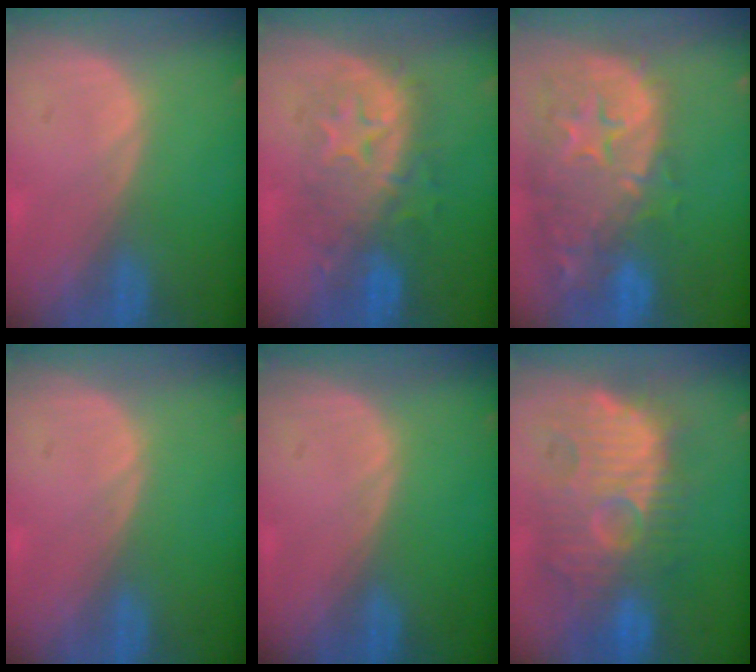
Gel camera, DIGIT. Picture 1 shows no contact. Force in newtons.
{"total": 8.3, "press": 8.3, "slide": 0.8}
{"total": 14.9, "press": 12.0, "slide": 8.9}
{"total": 0.0}
{"total": 0.0}
{"total": 12.4, "press": 12.0, "slide": 3.4}